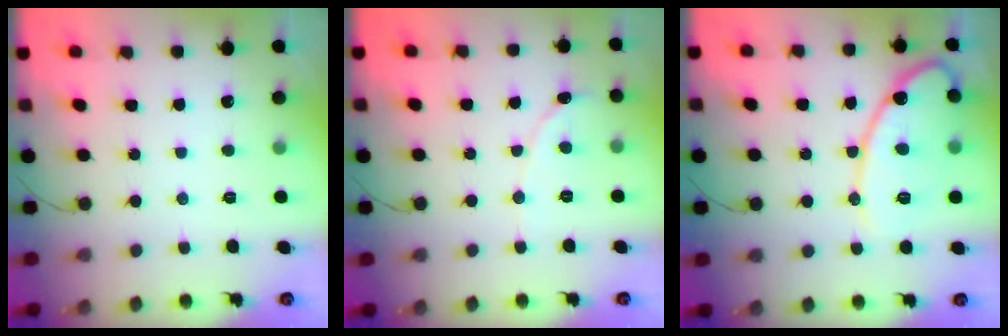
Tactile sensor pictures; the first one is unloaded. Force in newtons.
{"total": 1.1, "press": 1.1, "slide": 0.1}
{"total": 13.2, "press": 13.2, "slide": 0.9}